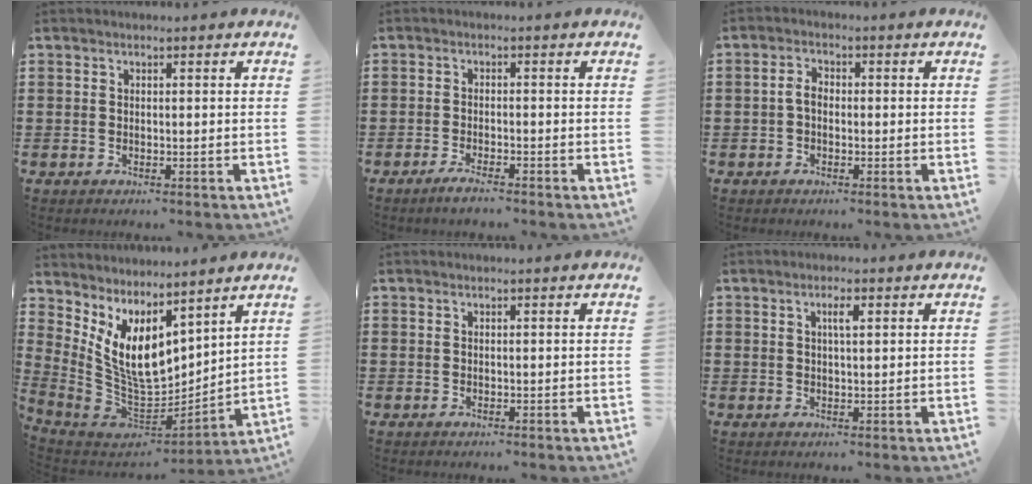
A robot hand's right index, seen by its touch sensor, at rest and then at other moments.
{"total": 2.0, "force": [-1.7, 0.1, 1.1], "torque": [-0.018, 0.001, -0.031]}
{"total": 2.6, "force": [-0.5, 1.6, 2.0], "torque": [-0.048, 0.002, -0.013]}
{"total": 9.9, "force": [4.8, 5.3, 6.8], "torque": [-0.175, -0.033, 0.092]}
{"total": 0.0}
{"total": 2.3, "force": [0.7, 0.5, 2.1], "torque": [-0.042, 0.006, 0.010]}